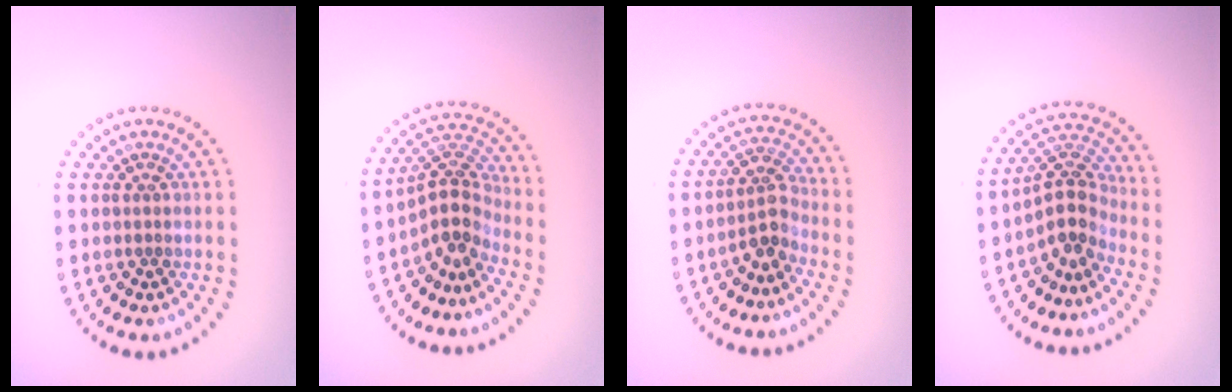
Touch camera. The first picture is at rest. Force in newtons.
{"total": 3.8, "press": 2.7, "slide": 2.7}
{"total": 2.7, "press": 2.0, "slide": 1.8}
{"total": 3.6, "press": 2.6, "slide": 2.4}